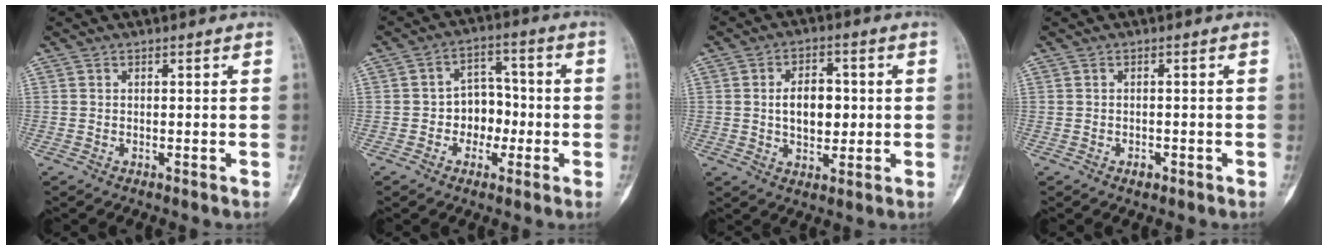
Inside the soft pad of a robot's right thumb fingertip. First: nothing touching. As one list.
[{"total": 7.4, "force": [-1.6, 5.9, 4.1], "torque": [-0.016, 0.034, -0.035]}, {"total": 8.1, "force": [0.3, 5.1, 6.3], "torque": [-0.073, 0.005, 0.006]}, {"total": 1.3, "force": [-0.7, 0.9, 0.6], "torque": [-0.005, 0.003, -0.009]}]